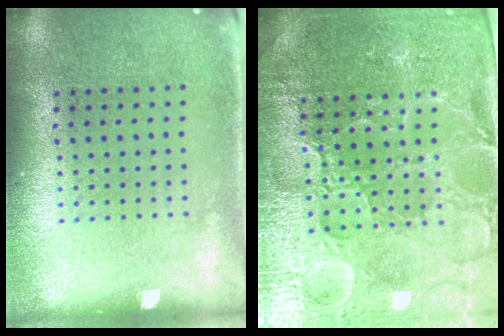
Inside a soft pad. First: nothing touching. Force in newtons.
{"total": 5.2, "press": 4.8, "slide": 1.9}